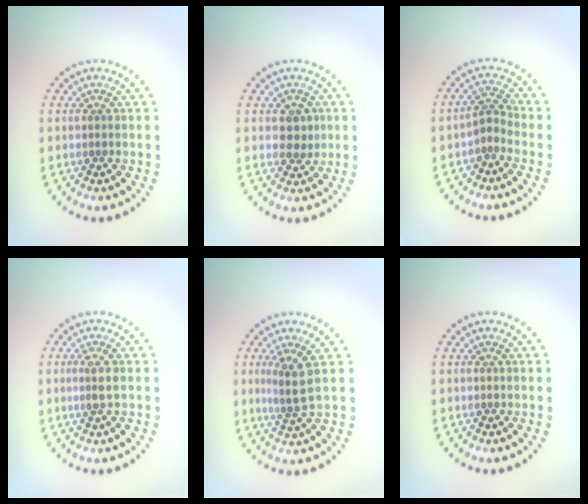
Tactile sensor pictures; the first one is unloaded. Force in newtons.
{"total": 2.1, "press": 2.0, "slide": 0.4}
{"total": 1.9, "press": 1.2, "slide": 1.4}
{"total": 1.7, "press": 1.4, "slide": 1.0}
{"total": 2.4, "press": 1.8, "slide": 1.6}
{"total": 0.0}